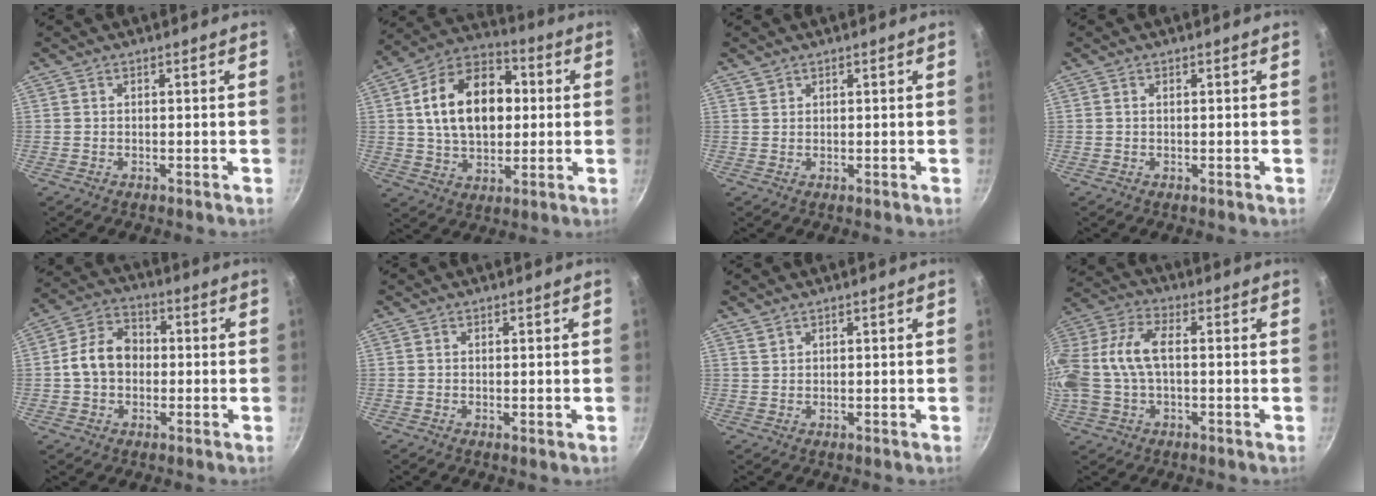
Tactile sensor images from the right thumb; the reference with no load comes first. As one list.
[{"total": 18.6, "force": [2.8, 12.2, 13.8], "torque": [-0.199, 0.017, 0.045]}, {"total": 0.9, "force": [0.8, 0.5, 0.0], "torque": [0.012, -0.004, 0.010]}, {"total": 0.0}, {"total": 9.3, "force": [-0.4, 7.2, 5.8], "torque": [-0.090, 0.028, -0.018]}, {"total": 0.6, "force": [0.0, 0.1, 0.6], "torque": [-0.013, -0.005, 0.001]}, {"total": 0.9, "force": [0.9, 0.2, 0.1], "torque": [0.003, -0.005, 0.016]}, {"total": 15.4, "force": [0.4, 8.7, 12.7], "torque": [-0.301, 0.033, 0.008]}]